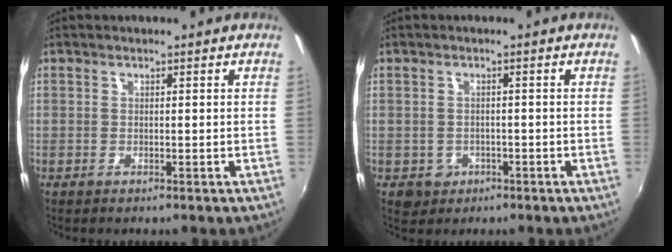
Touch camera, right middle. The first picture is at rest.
{"total": 3.9, "force": [-1.3, 3.5, 1.0], "torque": [-0.030, -0.003, -0.012]}